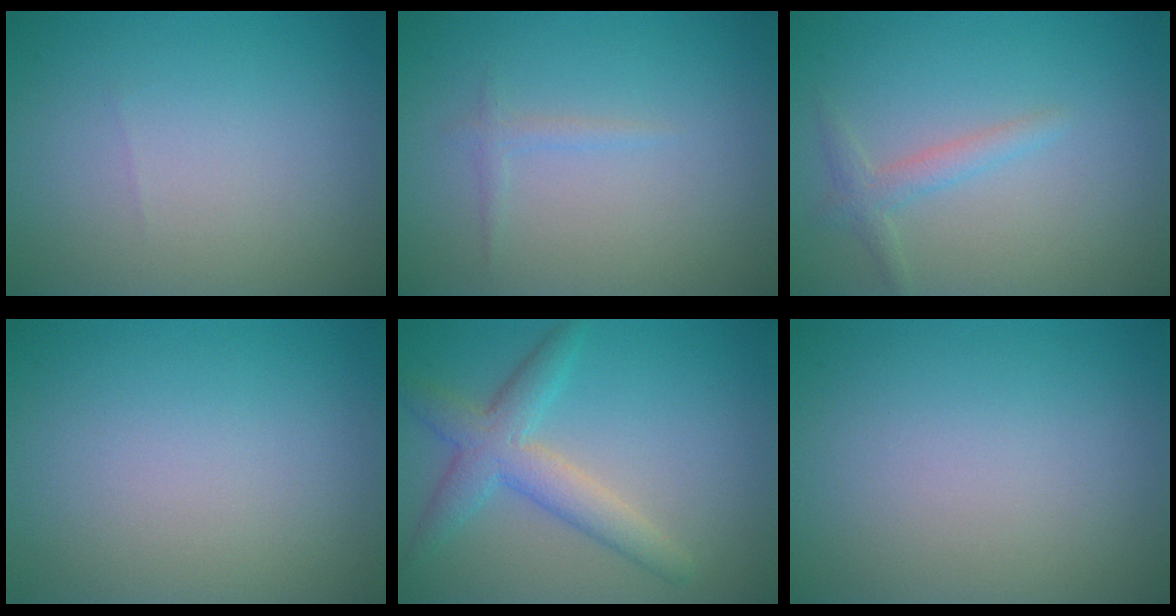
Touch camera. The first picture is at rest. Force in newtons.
{"total": 0.8, "press": 0.8, "slide": 0.0}
{"total": 1.7, "press": 1.7, "slide": 0.1}
{"total": 0.0}
{"total": 4.2, "press": 4.2, "slide": 0.2}
{"total": 0.0}